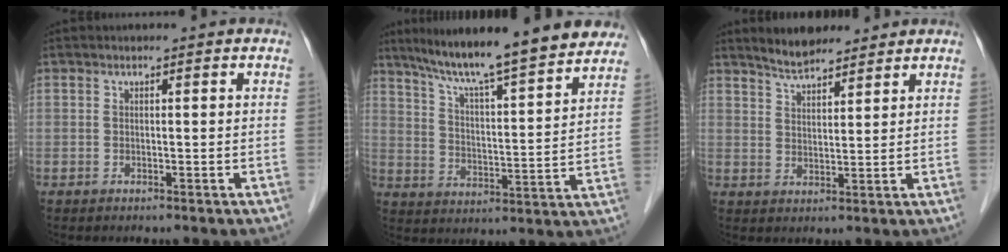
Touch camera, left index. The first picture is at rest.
{"total": 19.7, "force": [17.2, 1.4, 9.5], "torque": [-0.148, 0.007, 0.248]}
{"total": 5.8, "force": [5.3, 1.5, 2.0], "torque": [-0.045, 0.014, 0.099]}